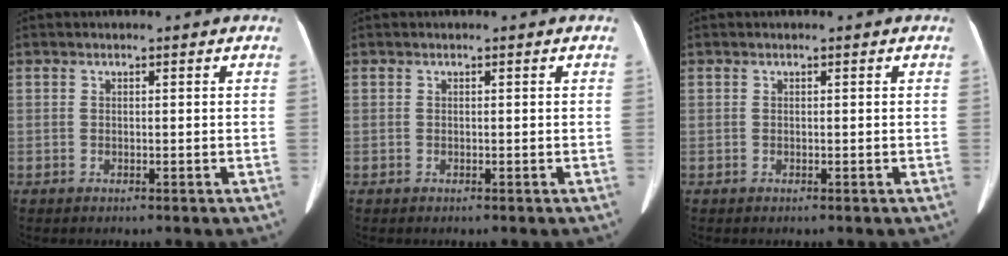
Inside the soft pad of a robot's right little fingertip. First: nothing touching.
{"total": 0.0}
{"total": 0.0}